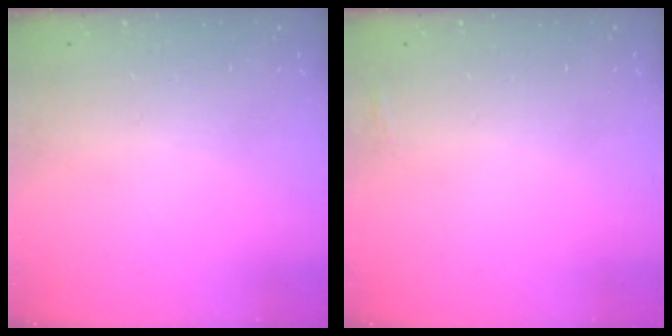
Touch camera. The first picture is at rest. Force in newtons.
{"total": 9.7, "press": 4.2, "slide": 8.8}